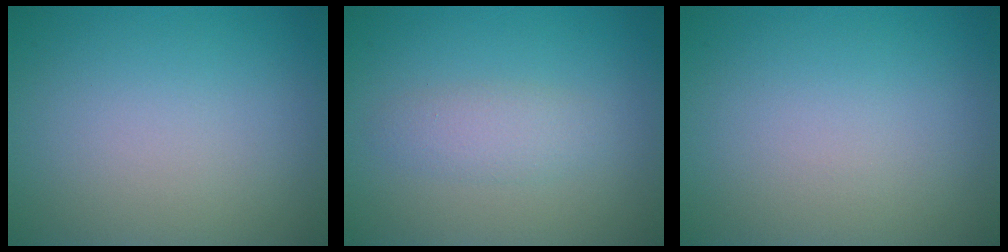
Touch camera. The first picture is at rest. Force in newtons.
{"total": 2.0, "press": 2.0, "slide": 0.1}
{"total": 0.0}